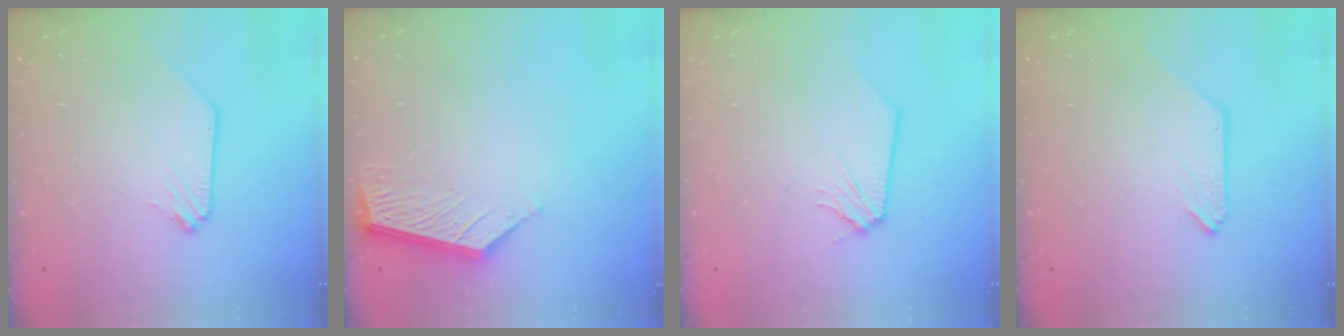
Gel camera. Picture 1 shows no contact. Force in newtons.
{"total": 6.3, "press": 6.3, "slide": 0.6}
{"total": 0.0}
{"total": 0.0}